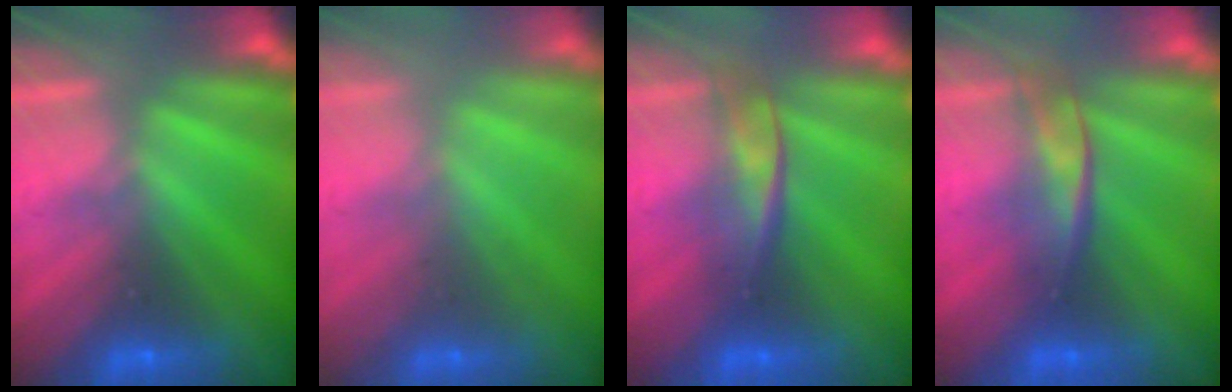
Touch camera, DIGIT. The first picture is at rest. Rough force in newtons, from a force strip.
{"total": 2.2}
{"total": 2.2}
{"total": 2.2}